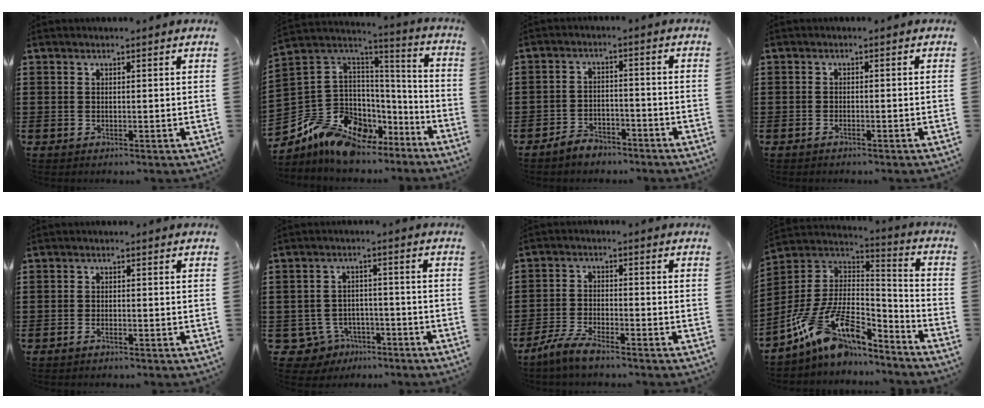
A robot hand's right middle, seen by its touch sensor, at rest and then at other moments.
{"total": 11.1, "force": [-8.6, 6.3, 3.3], "torque": [-0.103, 0.008, -0.171]}
{"total": 3.5, "force": [-3.3, 1.0, 0.4], "torque": [-0.011, 0.010, -0.068]}
{"total": 0.8, "force": [-0.8, 0.1, 0.3], "torque": [-0.010, -0.005, -0.013]}
{"total": 1.1, "force": [-0.9, 0.2, 0.5], "torque": [-0.014, -0.005, -0.016]}
{"total": 4.7, "force": [-3.8, 2.7, 0.8], "torque": [-0.044, 0.006, -0.080]}
{"total": 4.8, "force": [-4.2, 0.7, 2.1], "torque": [-0.055, -0.002, -0.086]}
{"total": 12.9, "force": [-7.9, 5.3, 8.6], "torque": [-0.191, 0.007, -0.152]}